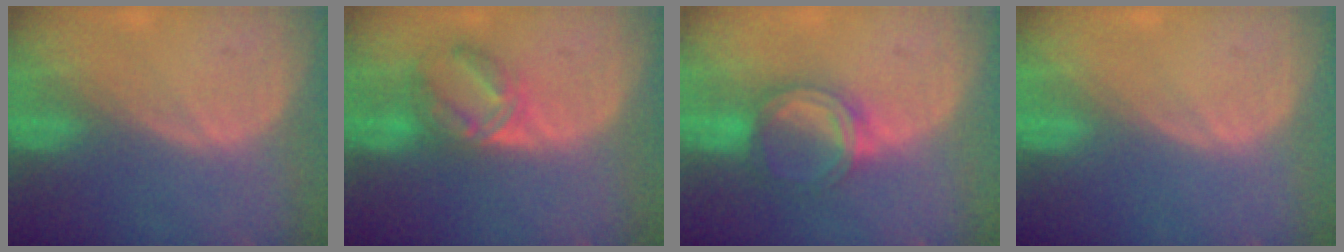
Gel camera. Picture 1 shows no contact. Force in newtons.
{"total": 6.0, "press": 5.8, "slide": 1.4}
{"total": 5.4, "press": 5.3, "slide": 0.8}
{"total": 0.0}